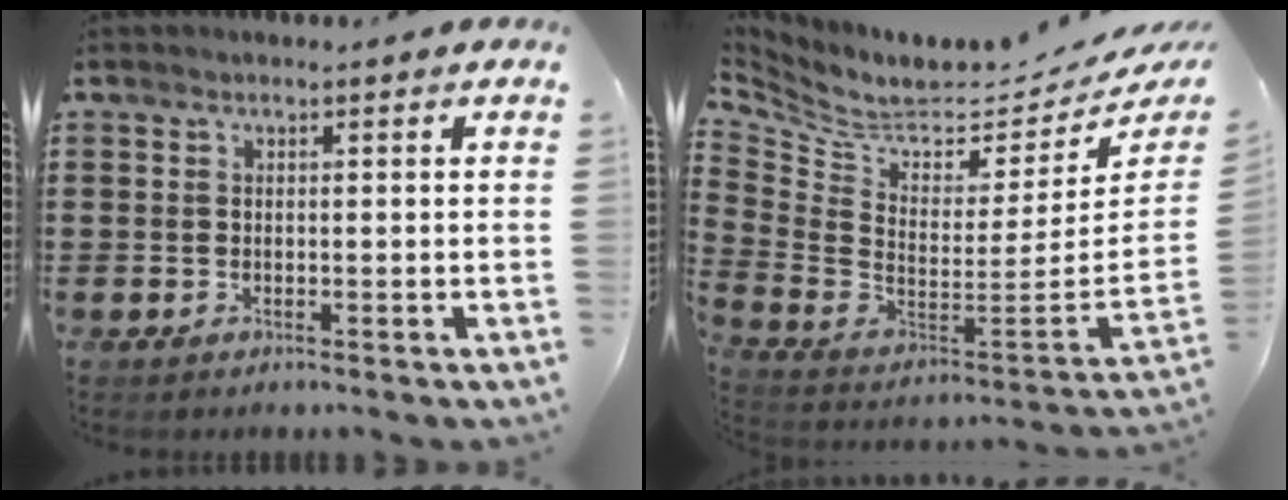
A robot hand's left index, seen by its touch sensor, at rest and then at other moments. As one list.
[{"total": 5.1, "force": [4.0, 1.8, 2.6], "torque": [-0.079, -0.052, 0.065]}]